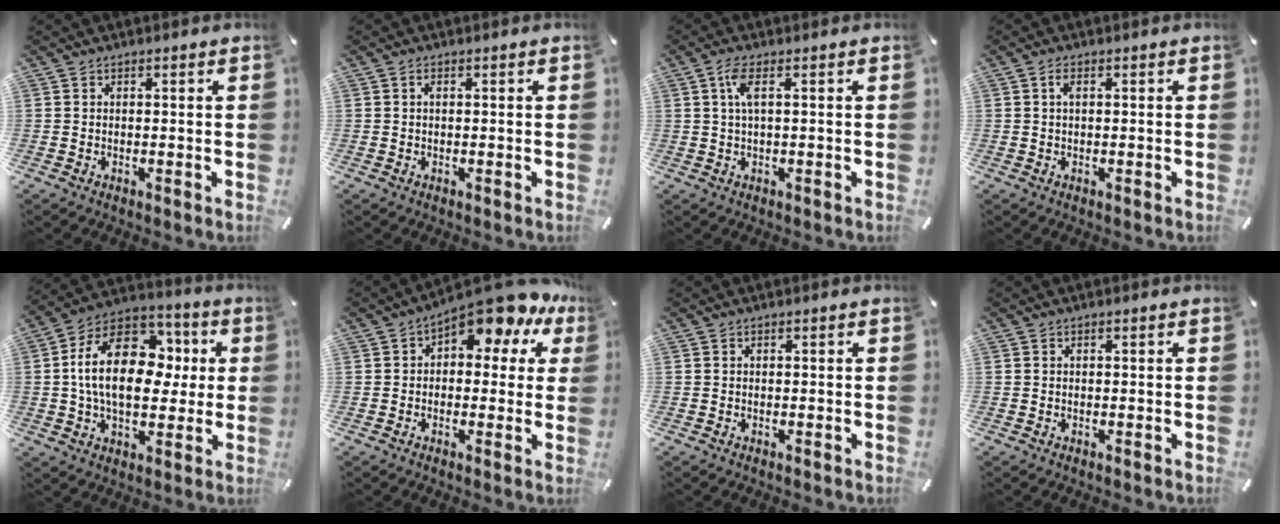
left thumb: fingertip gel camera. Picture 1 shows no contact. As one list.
[{"total": 0.8, "force": [0.1, 0.3, 0.7], "torque": [-0.015, 0.002, 0.001]}, {"total": 4.3, "force": [1.0, 1.0, 4.0], "torque": [-0.082, 0.004, 0.016]}, {"total": 1.4, "force": [0.3, 0.5, 1.3], "torque": [-0.027, 0.004, 0.004]}, {"total": 20.1, "force": [2.3, 13.7, 14.5], "torque": [-0.269, 0.005, 0.037]}, {"total": 11.9, "force": [8.2, 5.1, 7.0], "torque": [-0.103, -0.056, 0.145]}, {"total": 0.0}, {"total": 0.0}]